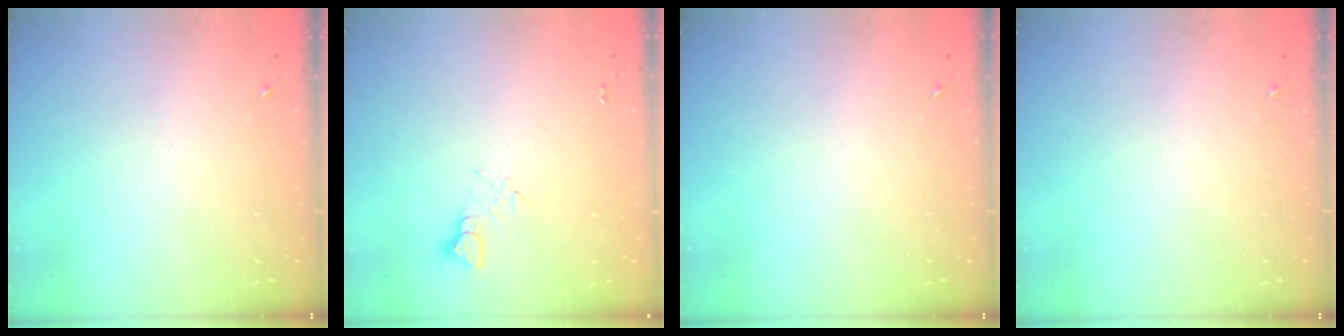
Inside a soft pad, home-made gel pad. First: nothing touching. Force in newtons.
{"total": 2.7, "press": 2.7, "slide": 0.2}
{"total": 0.0}
{"total": 0.0}